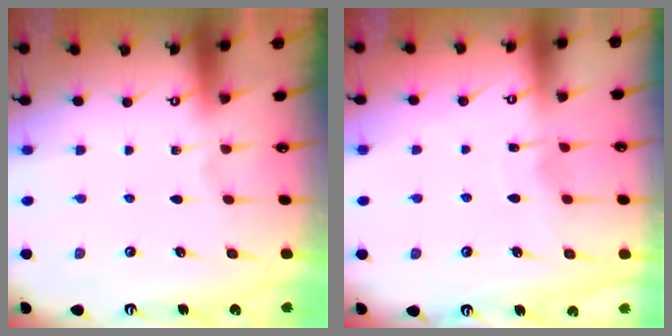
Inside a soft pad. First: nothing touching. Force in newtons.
{"total": 5.1, "press": 5.1, "slide": 0.6}